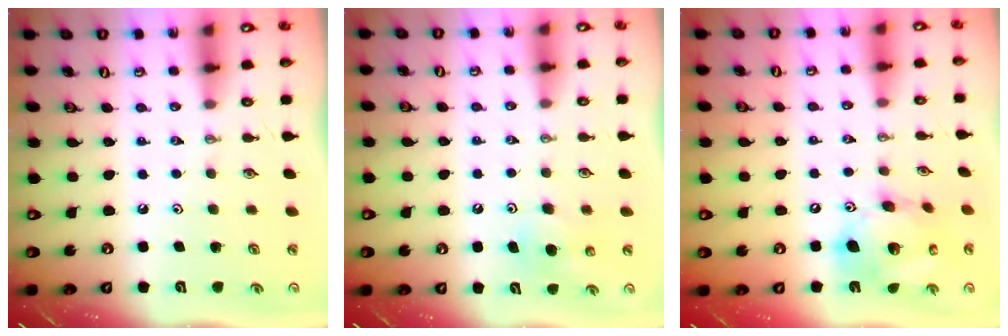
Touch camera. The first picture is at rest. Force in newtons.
{"total": 6.7, "press": 6.7, "slide": 1.0}
{"total": 17.9, "press": 17.6, "slide": 3.4}